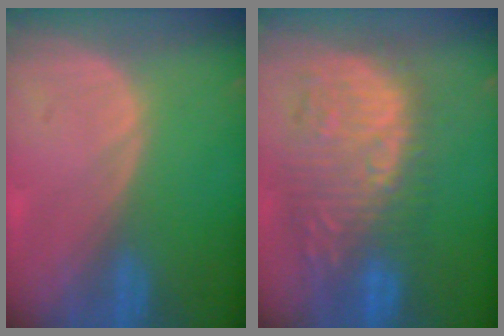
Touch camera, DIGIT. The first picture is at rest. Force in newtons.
{"total": 11.8, "press": 11.1, "slide": 4.0}